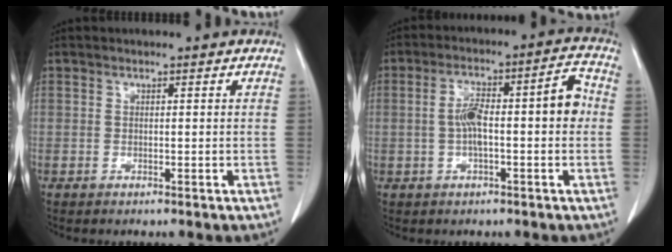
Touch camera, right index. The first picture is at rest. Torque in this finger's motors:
{"motor_torque": [0.31, 0.07, 0.20, 0.06]}